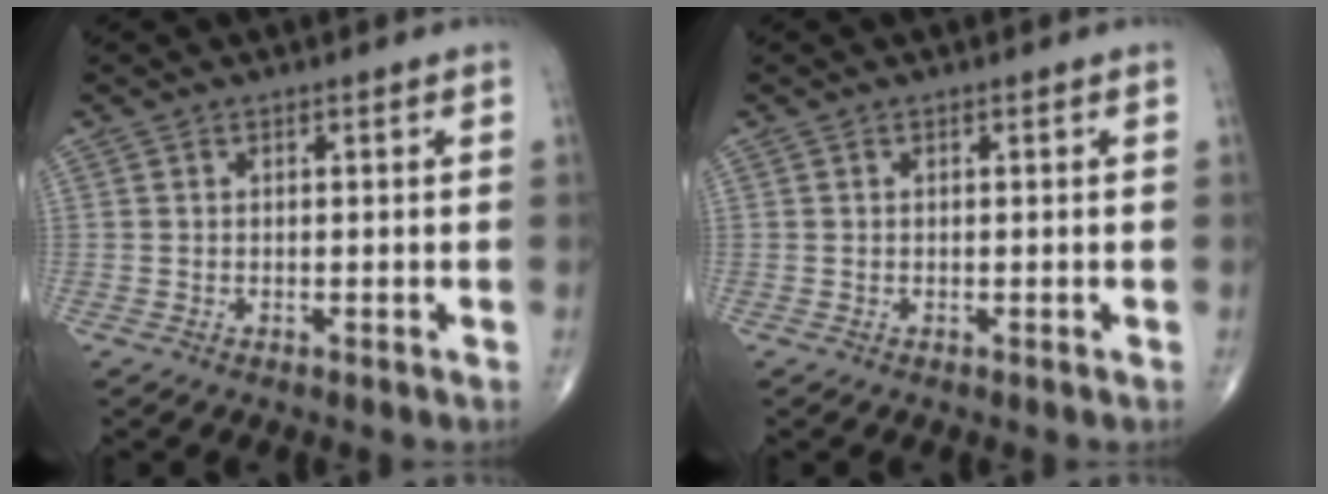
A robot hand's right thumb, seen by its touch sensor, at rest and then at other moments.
{"total": 0.0}